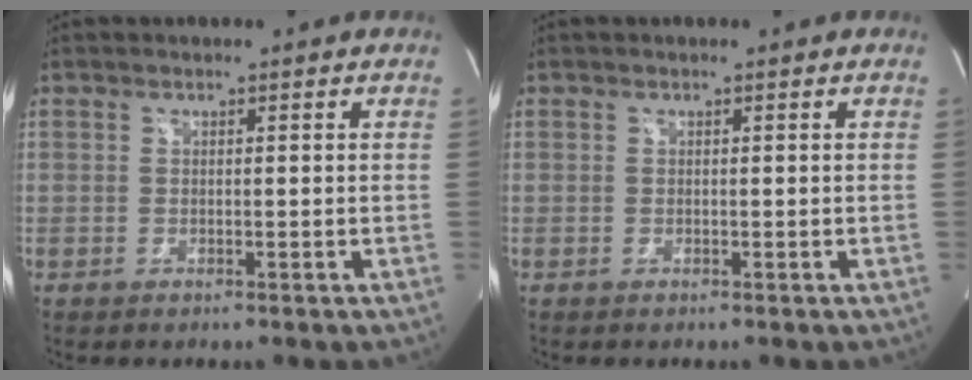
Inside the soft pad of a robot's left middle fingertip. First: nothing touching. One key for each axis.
{"total": 0.0}